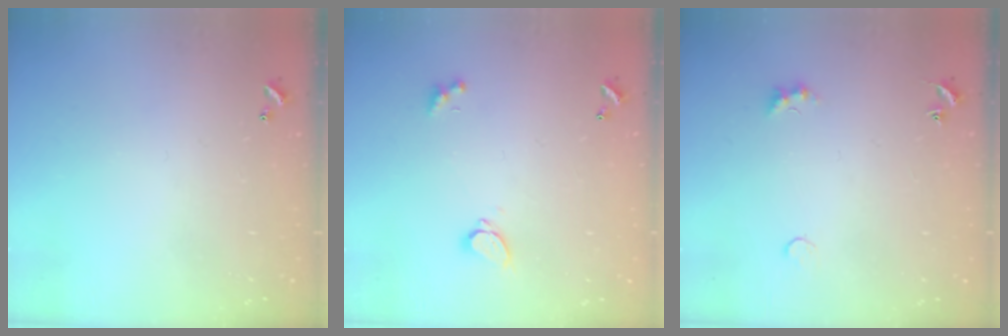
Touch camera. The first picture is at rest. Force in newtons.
{"total": 2.2, "press": 2.0, "slide": 0.9}
{"total": 1.9, "press": 1.9, "slide": 0.5}